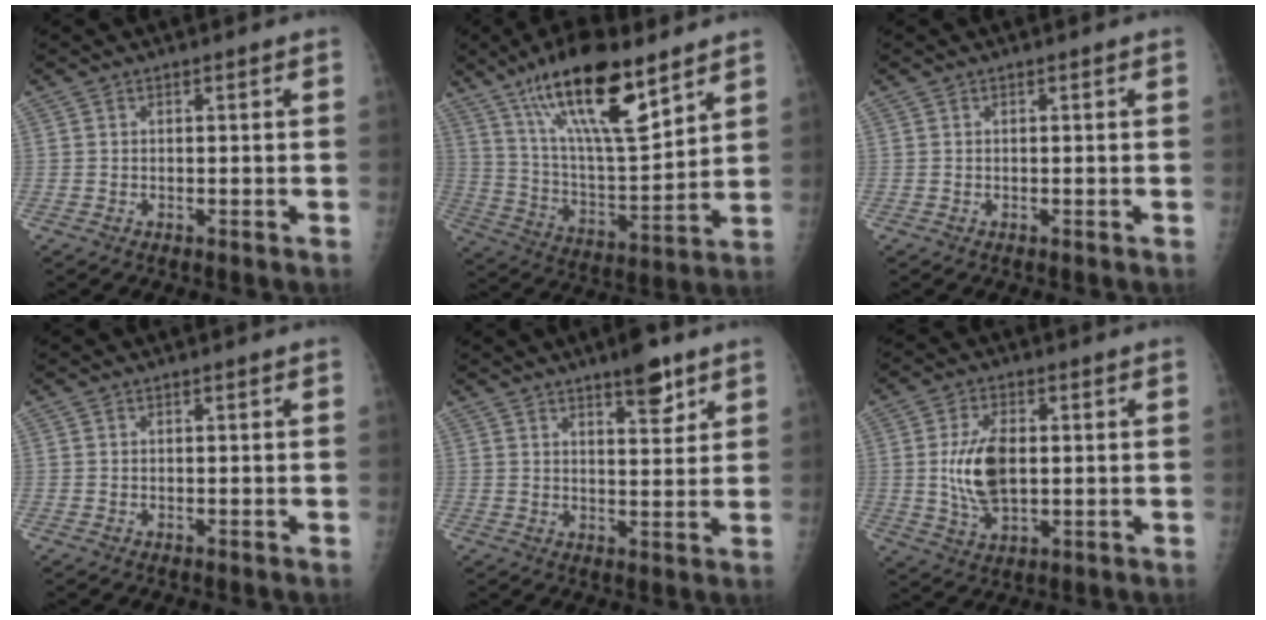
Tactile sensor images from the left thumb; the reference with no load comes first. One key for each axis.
{"total": 20.6, "fx": 12.8, "fy": 6.3, "fz": 14.8, "tx": -0.233, "ty": -0.057, "tz": 0.232}
{"total": 0.0}
{"total": 0.0}
{"total": 6.7, "fx": 4.4, "fy": 2.1, "fz": 4.6, "tx": -0.051, "ty": -0.026, "tz": 0.062}
{"total": 9.8, "fx": 0.3, "fy": 5.5, "fz": 8.1, "tx": -0.149, "ty": -0.003, "tz": 0.013}